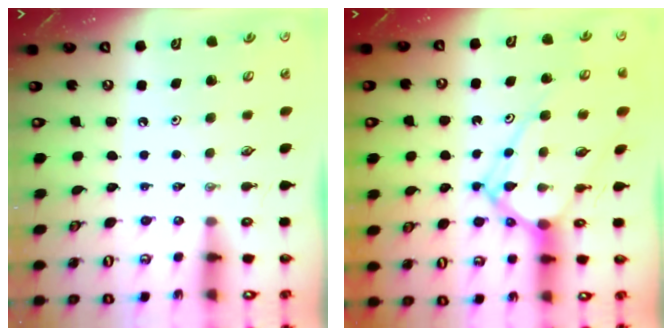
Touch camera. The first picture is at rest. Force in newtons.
{"total": 12.3, "press": 12.2, "slide": 1.2}